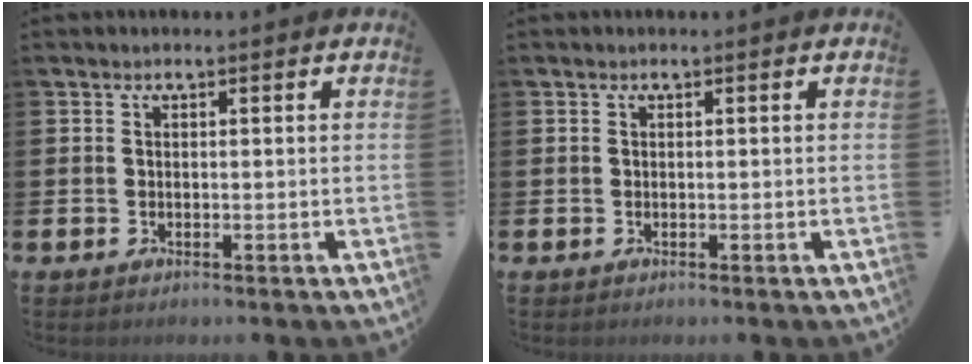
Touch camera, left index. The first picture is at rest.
{"total": 0.0}